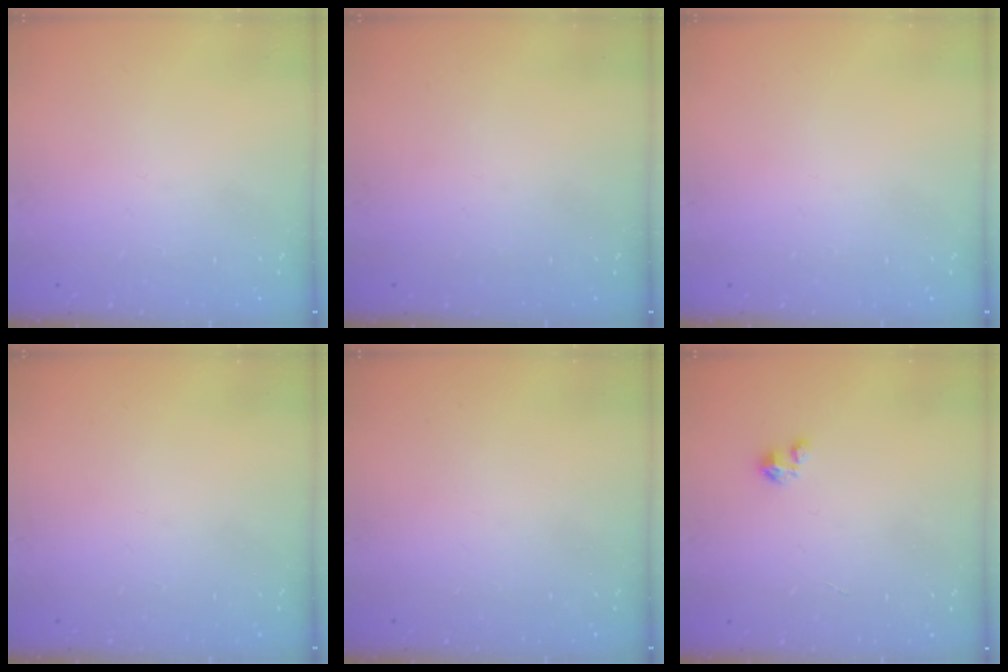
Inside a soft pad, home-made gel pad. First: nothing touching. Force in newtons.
{"total": 0.0}
{"total": 0.0}
{"total": 0.0}
{"total": 0.0}
{"total": 2.1, "press": 2.1, "slide": 0.2}